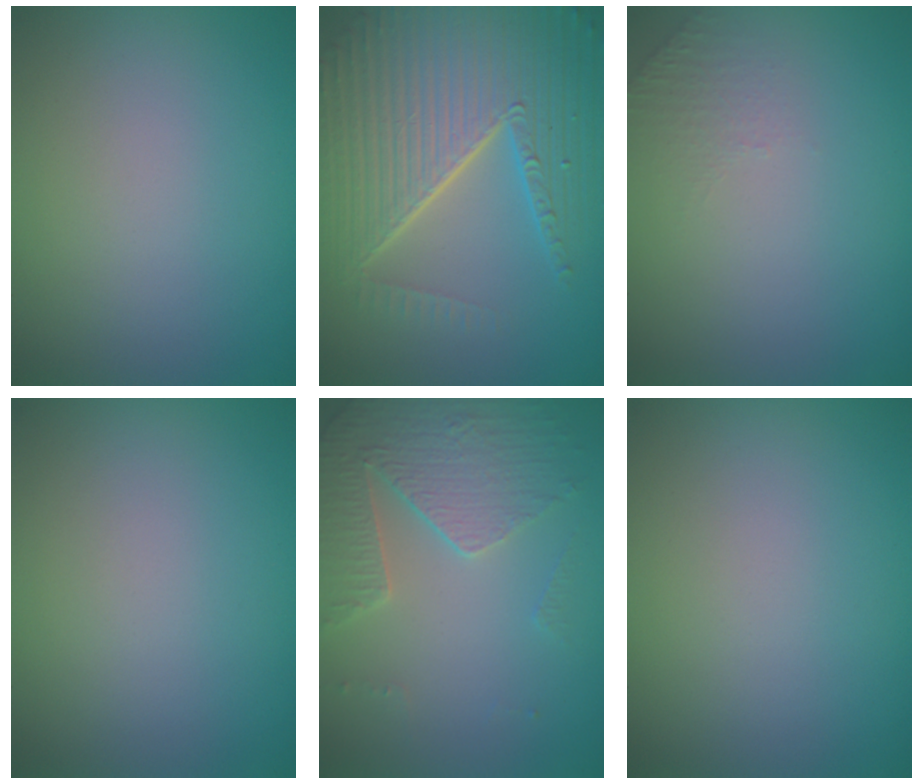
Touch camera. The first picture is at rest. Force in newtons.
{"total": 10.1, "press": 6.3, "slide": 7.9}
{"total": 1.0, "press": 0.5, "slide": 0.9}
{"total": 0.0}
{"total": 3.7, "press": 3.6, "slide": 0.9}
{"total": 0.0}